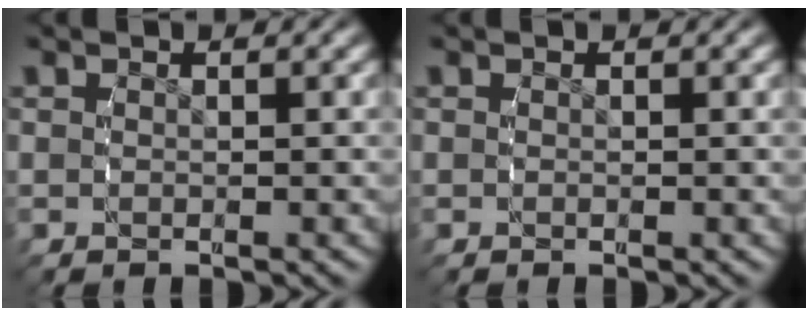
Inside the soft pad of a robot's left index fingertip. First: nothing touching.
{"total": 0.0}